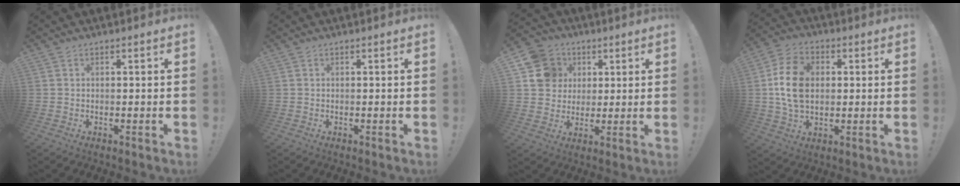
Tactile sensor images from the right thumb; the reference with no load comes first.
{"total": 0.0}
{"total": 12.3, "force": [4.0, 11.1, 3.5], "torque": [-0.046, -0.009, 0.084]}
{"total": 14.4, "force": [0.9, 10.3, 10.1], "torque": [-0.176, 0.001, 0.014]}